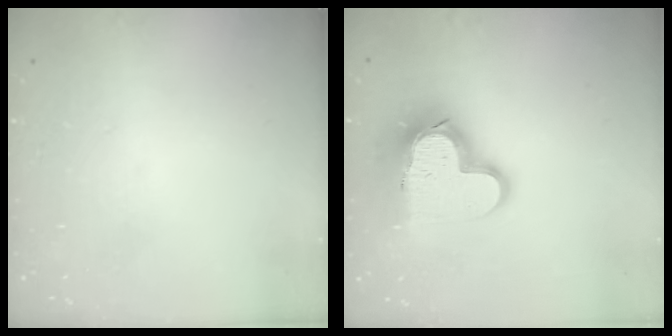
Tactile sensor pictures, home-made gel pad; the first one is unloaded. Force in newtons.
{"total": 16.3, "press": 16.3, "slide": 1.1}